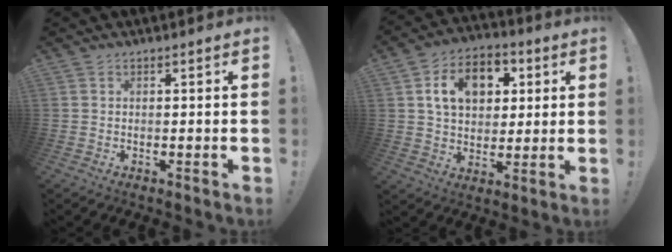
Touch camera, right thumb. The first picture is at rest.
{"total": 14.2, "force": [5.0, 10.1, 8.5], "torque": [-0.126, -0.008, 0.095]}